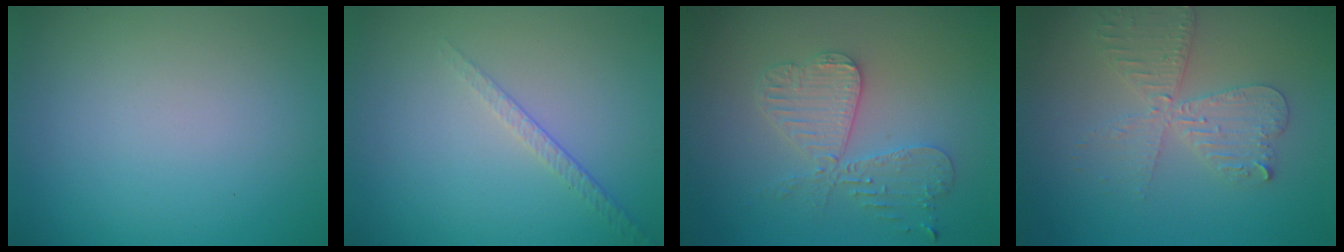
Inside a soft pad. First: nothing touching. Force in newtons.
{"total": 1.4, "press": 0.8, "slide": 1.1}
{"total": 4.2, "press": 3.6, "slide": 2.0}
{"total": 4.0, "press": 3.4, "slide": 2.1}